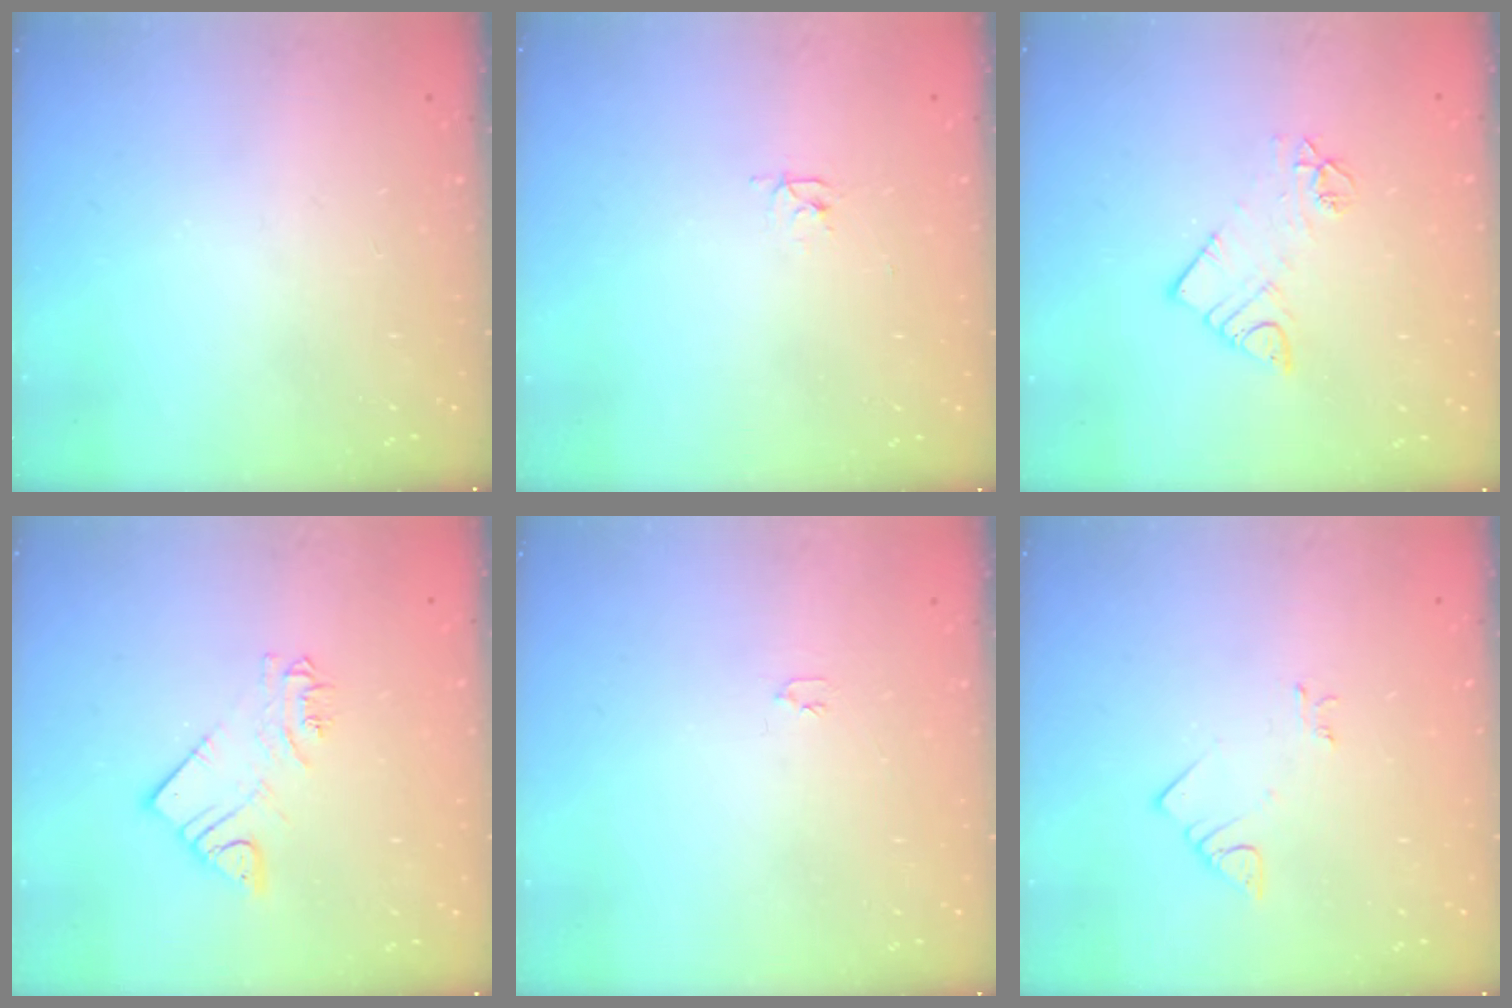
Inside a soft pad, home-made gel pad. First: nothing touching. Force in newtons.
{"total": 2.4, "press": 2.4, "slide": 0.3}
{"total": 8.6, "press": 8.5, "slide": 0.7}
{"total": 6.2, "press": 6.2, "slide": 0.4}
{"total": 2.9, "press": 2.9, "slide": 0.4}
{"total": 2.9, "press": 2.9, "slide": 0.3}